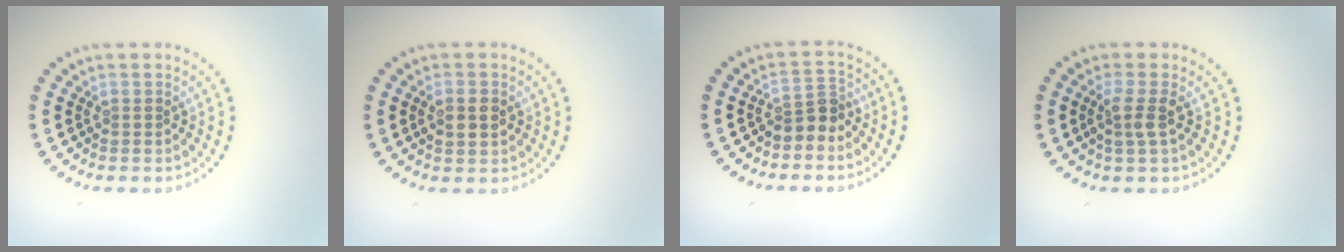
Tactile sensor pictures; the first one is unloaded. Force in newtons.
{"total": 2.1, "press": 2.1, "slide": 0.2}
{"total": 2.3, "press": 1.8, "slide": 1.6}
{"total": 1.7, "press": 1.4, "slide": 1.0}